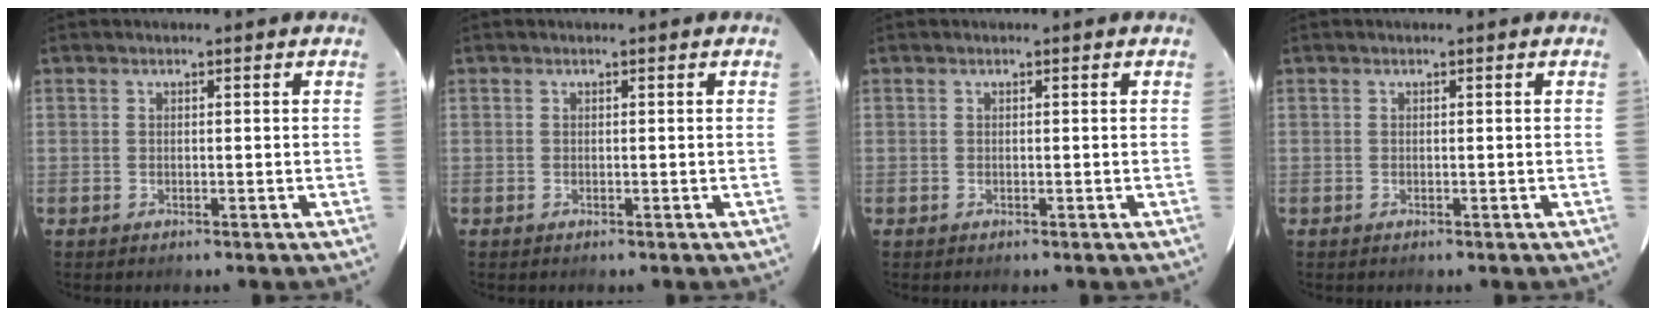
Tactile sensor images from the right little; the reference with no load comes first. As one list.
[{"total": 0.0}, {"total": 0.0}, {"total": 0.0}]